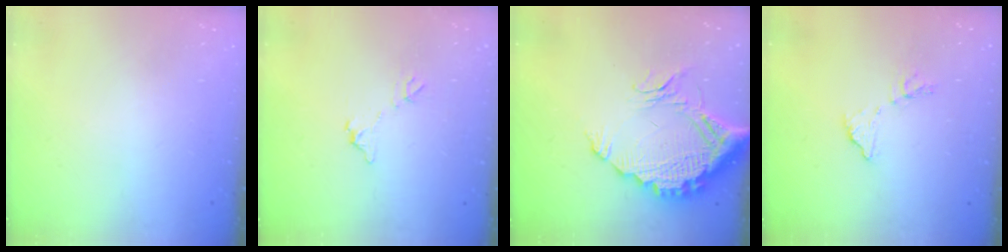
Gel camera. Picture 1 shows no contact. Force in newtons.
{"total": 5.6, "press": 5.6, "slide": 0.3}
{"total": 16.1, "press": 16.0, "slide": 1.5}
{"total": 8.5, "press": 8.5, "slide": 0.3}